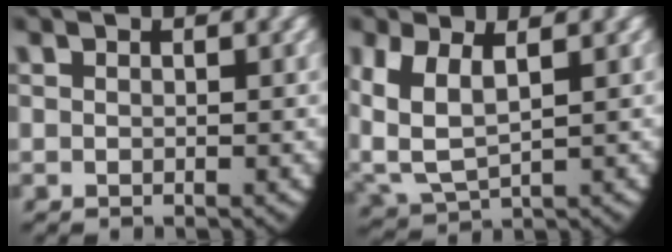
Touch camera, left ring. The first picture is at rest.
{"total": 6.0, "force": [0.6, 4.7, 3.7], "torque": [-0.125, -0.028, 0.031]}